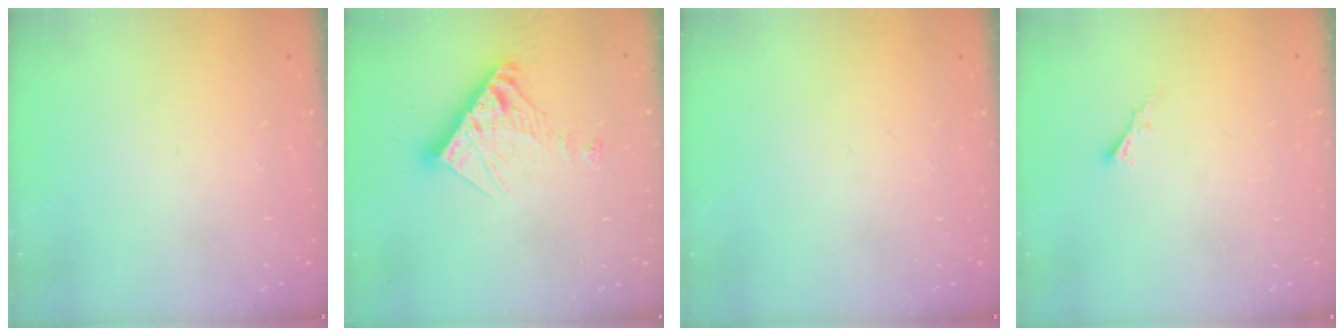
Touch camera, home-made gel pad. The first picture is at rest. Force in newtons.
{"total": 11.6, "press": 11.5, "slide": 1.1}
{"total": 0.0}
{"total": 1.8, "press": 1.7, "slide": 0.5}